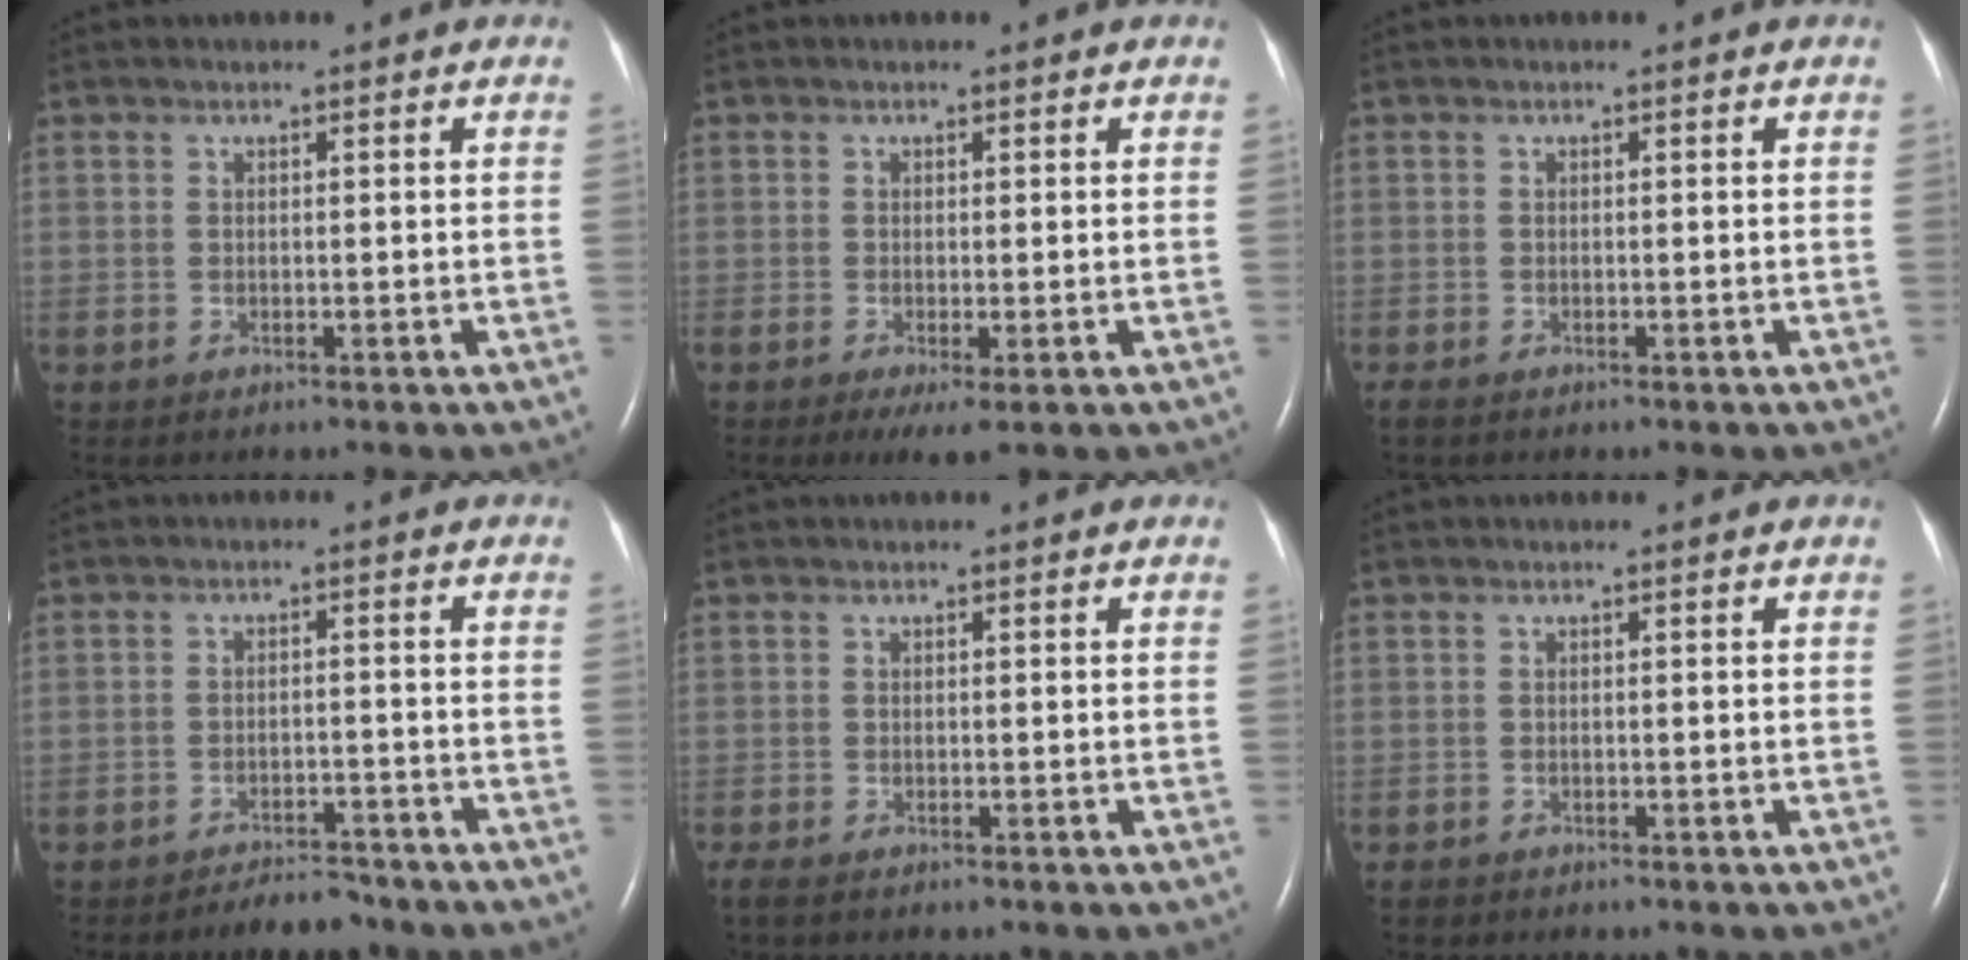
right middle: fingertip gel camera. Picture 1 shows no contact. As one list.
[{"total": 3.2, "force": [-1.3, 0.6, 2.8], "torque": [-0.046, -0.011, -0.017]}, {"total": 0.7, "force": [-0.6, 0.2, 0.3], "torque": [-0.013, -0.003, -0.011]}, {"total": 4.2, "force": [-3.9, 1.1, 1.0], "torque": [-0.015, -0.004, -0.063]}, {"total": 1.7, "force": [-1.3, 0.6, 1.0], "torque": [-0.027, -0.007, -0.023]}, {"total": 0.7, "force": [-0.6, 0.3, 0.1], "torque": [-0.007, 0.000, -0.010]}]